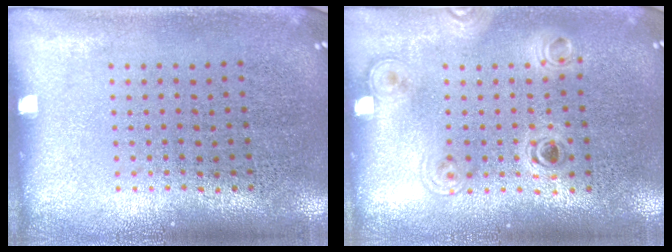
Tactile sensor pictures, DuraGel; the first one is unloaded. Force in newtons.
{"total": 1.4, "press": 1.2, "slide": 0.7}